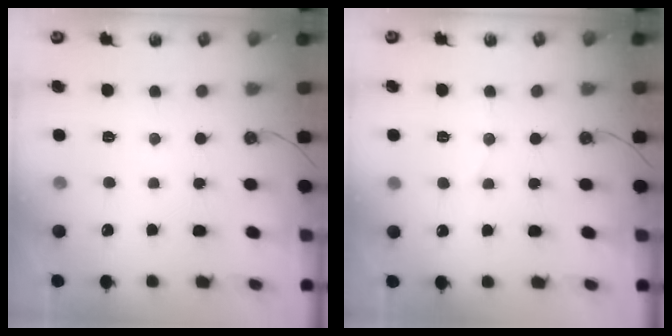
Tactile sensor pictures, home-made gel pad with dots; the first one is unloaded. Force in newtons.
{"total": 4.8, "press": 4.8, "slide": 0.5}